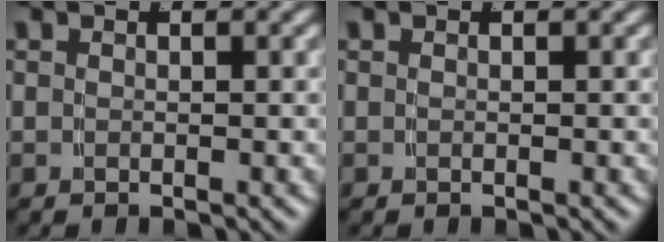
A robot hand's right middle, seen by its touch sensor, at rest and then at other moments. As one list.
[{"total": 0.0}]